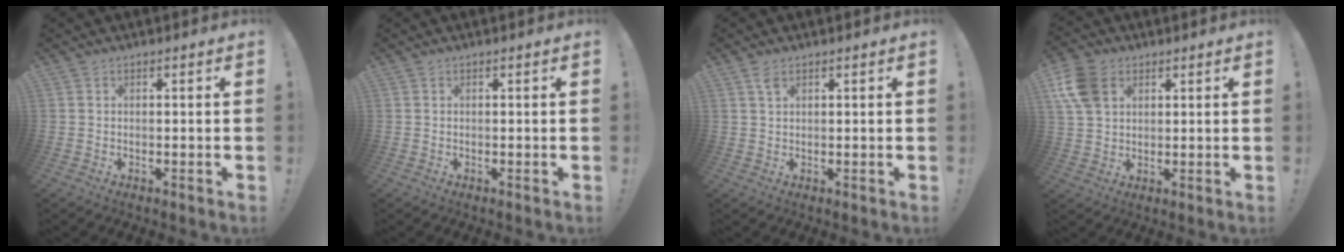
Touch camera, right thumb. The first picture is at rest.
{"total": 0.0}
{"total": 2.6, "force": [1.5, 1.0, 1.9], "torque": [-0.035, -0.002, 0.027]}
{"total": 10.4, "force": [4.0, 7.5, 6.0], "torque": [-0.112, -0.001, 0.081]}